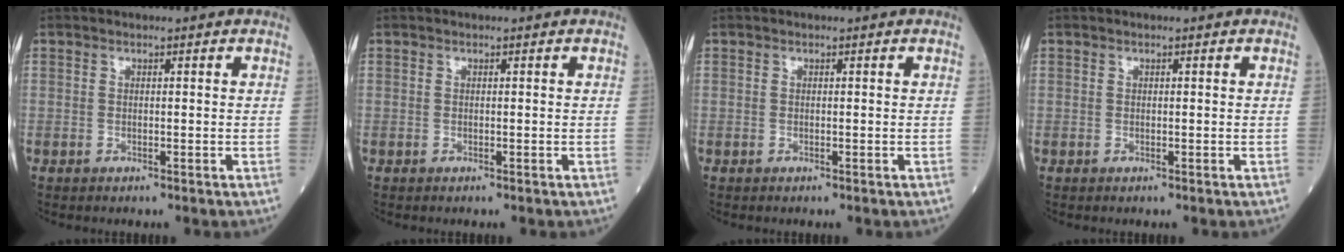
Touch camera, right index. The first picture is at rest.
{"total": 0.0}
{"total": 0.0}
{"total": 0.0}